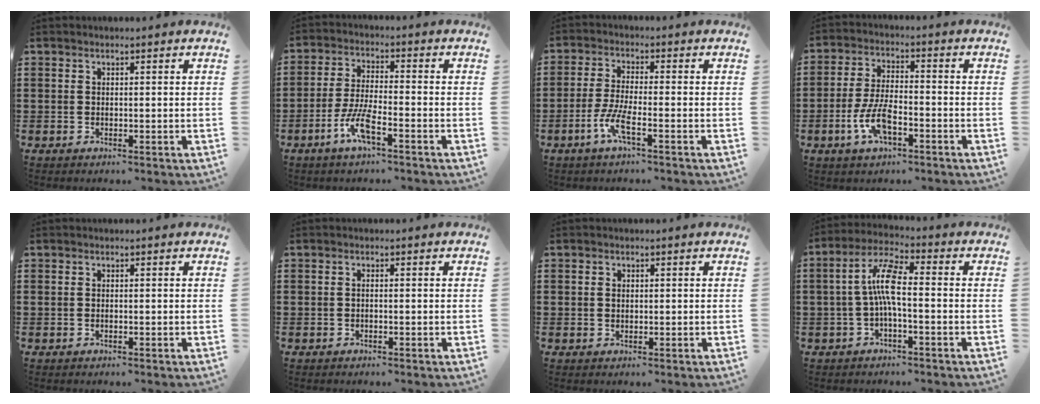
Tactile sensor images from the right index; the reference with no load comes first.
{"total": 6.5, "force": [-3.6, 1.3, 5.3], "torque": [-0.126, -0.011, -0.072]}
{"total": 5.2, "force": [-2.8, 0.8, 4.3], "torque": [-0.105, -0.013, -0.060]}
{"total": 7.0, "force": [-2.9, 2.9, 5.7], "torque": [-0.127, -0.002, -0.057]}
{"total": 0.0}
{"total": 0.6, "force": [-0.3, 0.1, 0.5], "torque": [-0.010, -0.003, -0.005]}
{"total": 0.8, "force": [0.2, 0.7, 0.4], "torque": [-0.009, 0.004, 0.004]}
{"total": 7.5, "force": [-0.6, 1.9, 7.2], "torque": [-0.153, 0.000, -0.017]}